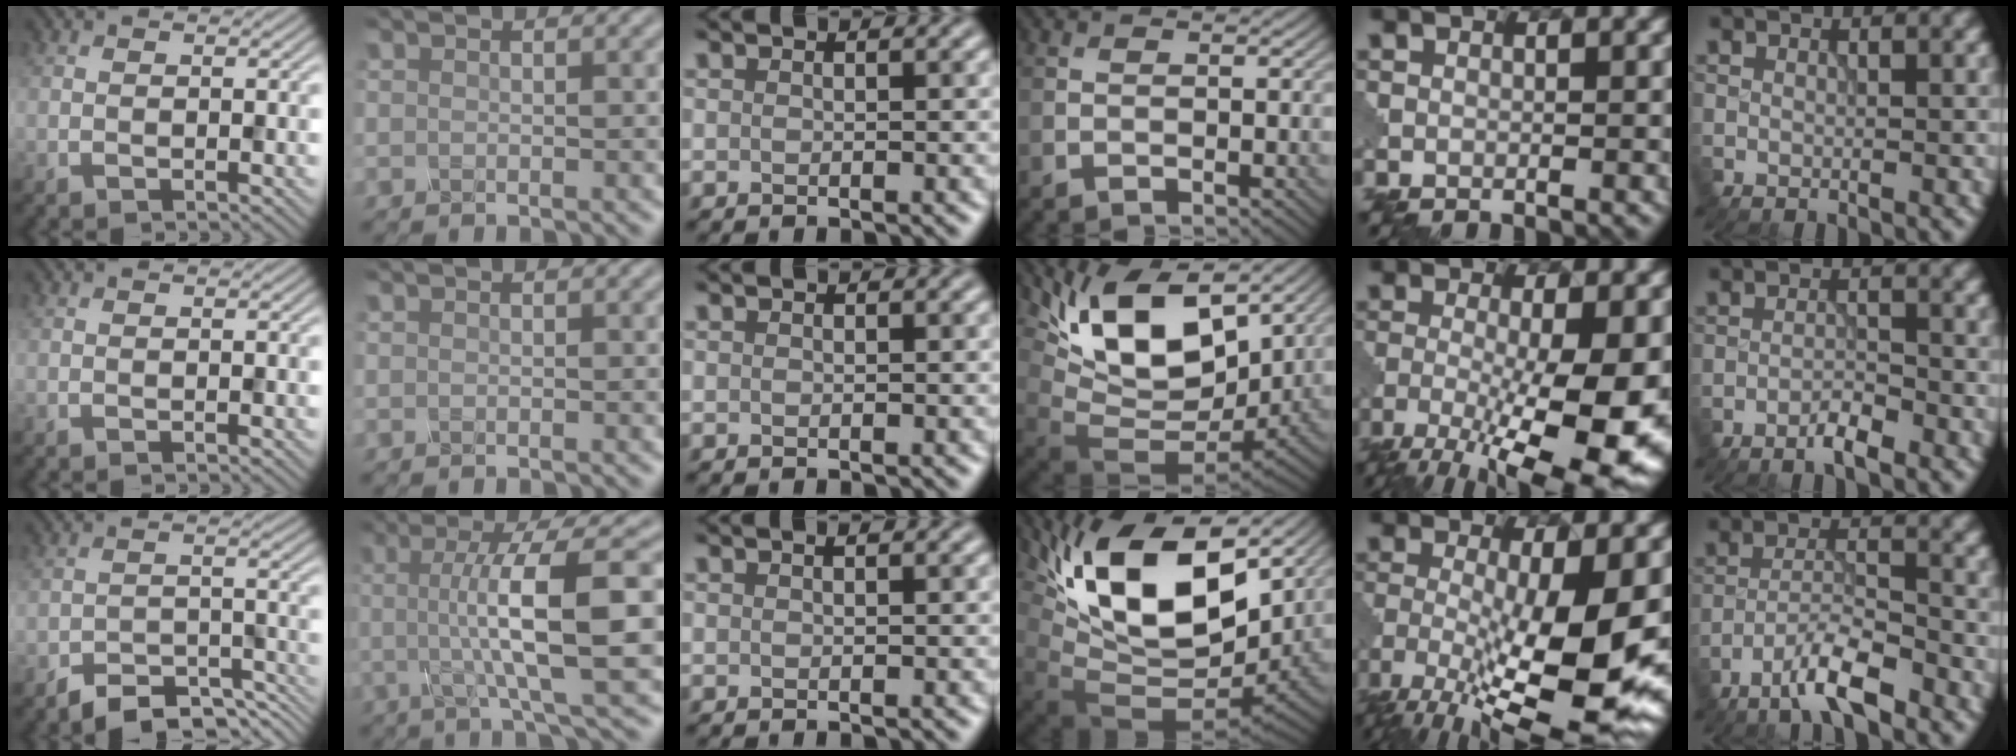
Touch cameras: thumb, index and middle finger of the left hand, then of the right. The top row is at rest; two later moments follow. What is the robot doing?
{"motion": "disassemble", "object": "glue stick"}